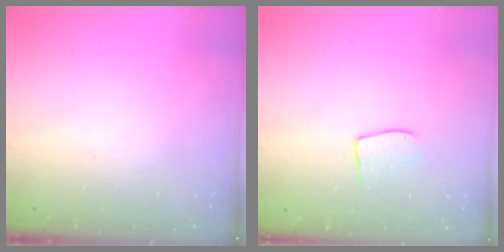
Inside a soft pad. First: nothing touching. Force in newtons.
{"total": 7.0, "press": 7.0, "slide": 0.5}